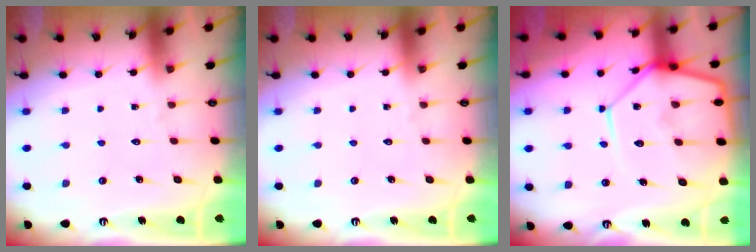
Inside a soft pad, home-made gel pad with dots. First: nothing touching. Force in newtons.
{"total": 0.0}
{"total": 15.5, "press": 15.4, "slide": 1.4}